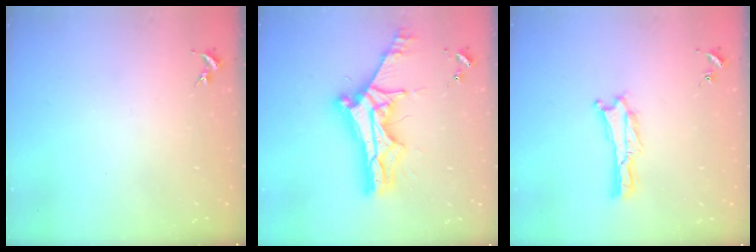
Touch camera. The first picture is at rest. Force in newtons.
{"total": 12.0, "press": 11.9, "slide": 1.1}
{"total": 0.0}